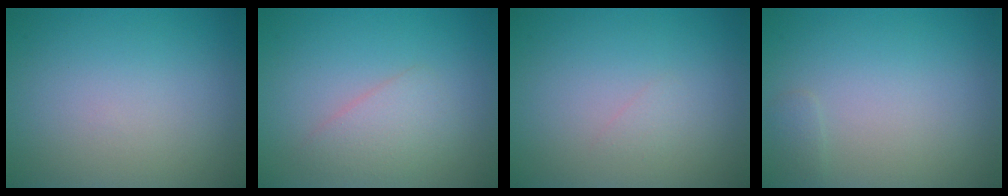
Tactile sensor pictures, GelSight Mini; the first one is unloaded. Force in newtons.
{"total": 2.3, "press": 2.3, "slide": 0.1}
{"total": 0.6, "press": 0.6, "slide": 0.0}
{"total": 0.7, "press": 0.7, "slide": 0.0}